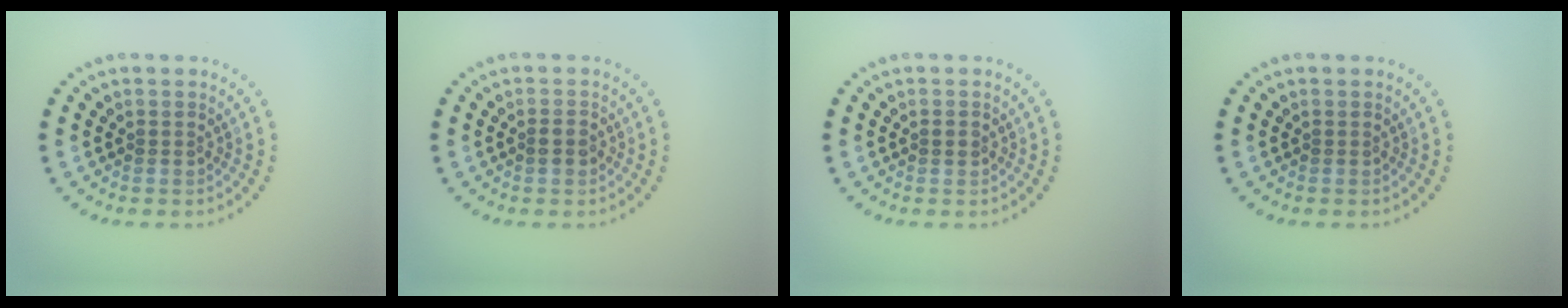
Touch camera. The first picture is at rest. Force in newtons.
{"total": 1.2, "press": 1.2, "slide": 0.3}
{"total": 0.9, "press": 0.9, "slide": 0.0}
{"total": 0.0}